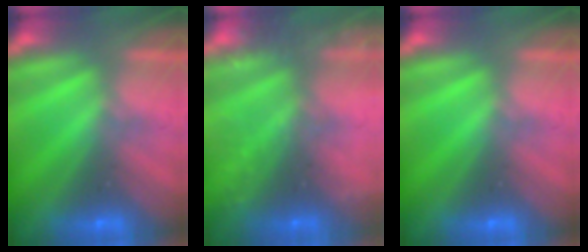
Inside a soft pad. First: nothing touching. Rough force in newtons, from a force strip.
{"total": 8.2}
{"total": 0.0}